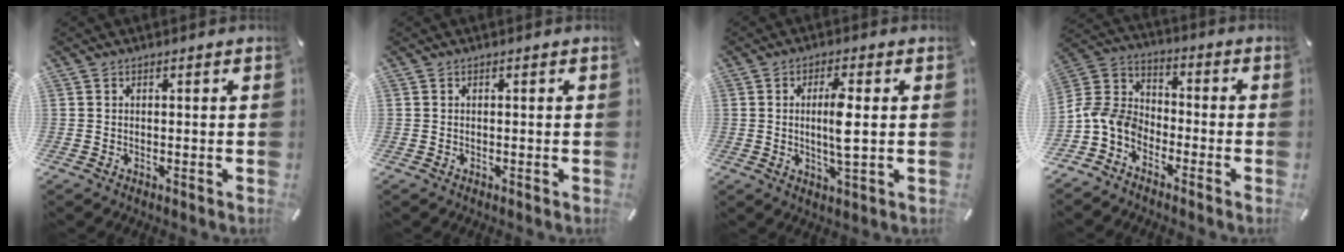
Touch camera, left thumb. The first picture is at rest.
{"total": 0.0}
{"total": 7.0, "force": [0.5, 1.3, 6.9], "torque": [-0.135, -0.005, 0.003]}
{"total": 8.6, "force": [-5.0, 6.0, 3.5], "torque": [-0.102, 0.011, -0.104]}